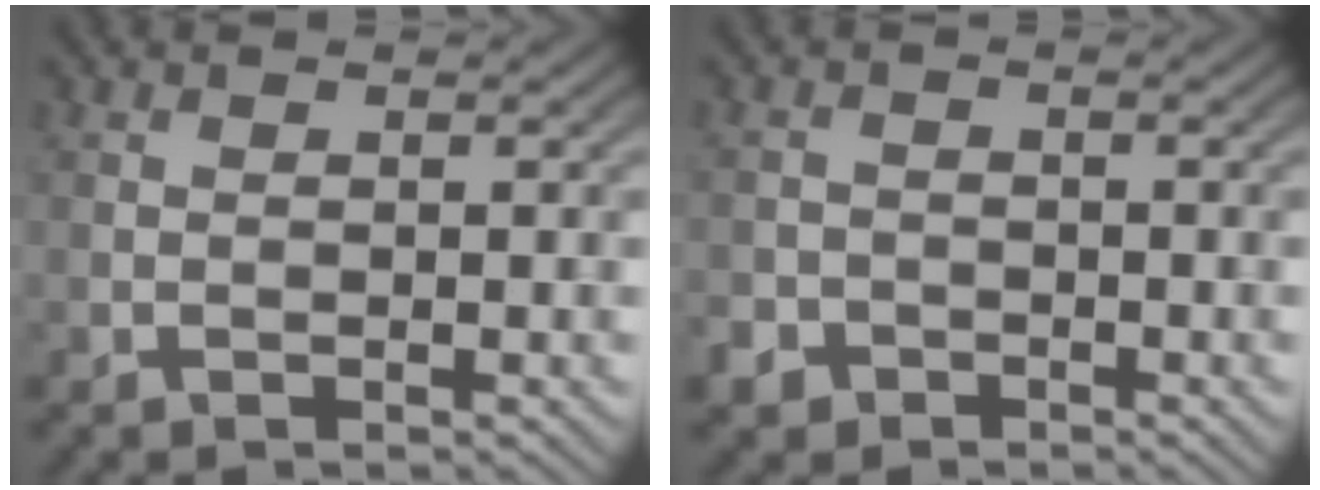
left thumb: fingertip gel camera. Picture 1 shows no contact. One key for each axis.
{"total": 2.7, "fx": -1.8, "fy": 1.9, "fz": 0.6, "tx": -0.013, "ty": -0.002, "tz": -0.039}